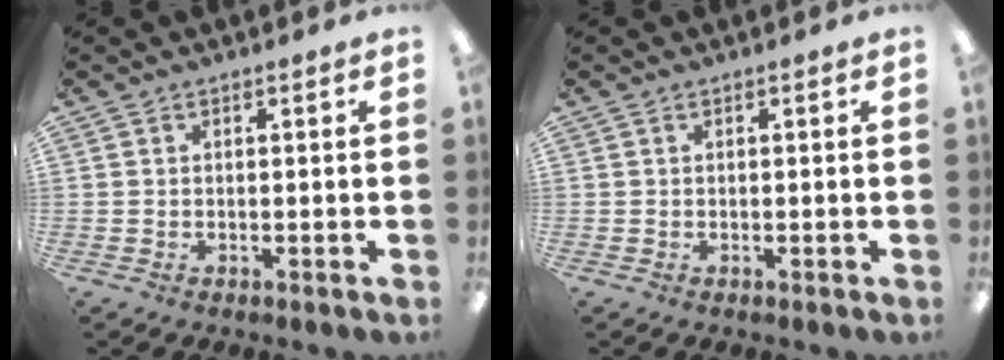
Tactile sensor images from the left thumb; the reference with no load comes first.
{"total": 0.0}